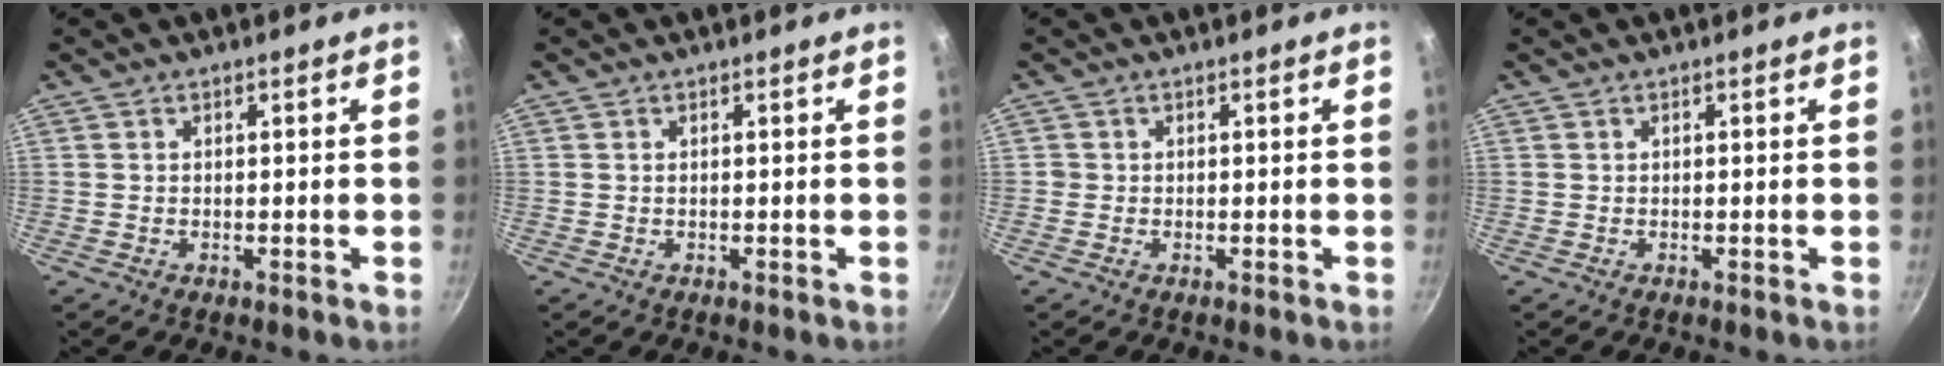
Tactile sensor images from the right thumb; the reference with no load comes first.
{"total": 0.0}
{"total": 0.8, "force": [-0.1, 0.8, 0.1], "torque": [0.002, 0.004, -0.002]}
{"total": 0.0}